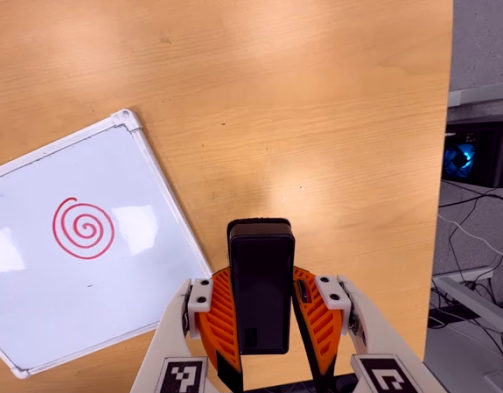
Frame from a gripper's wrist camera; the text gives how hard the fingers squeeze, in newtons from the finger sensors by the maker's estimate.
{"total": 9.5, "left": 7.2, "right": 11.8}